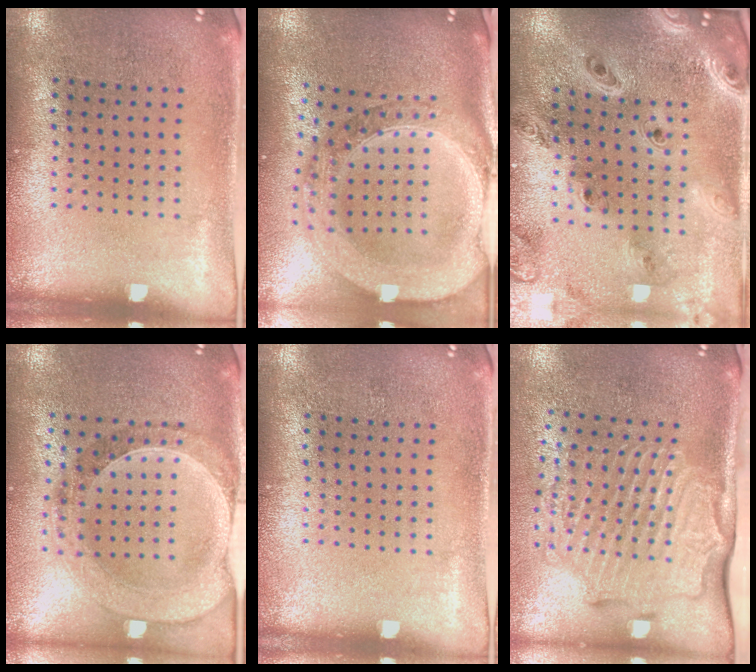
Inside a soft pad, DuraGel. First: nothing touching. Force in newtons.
{"total": 3.5, "press": 2.8, "slide": 2.0}
{"total": 2.8, "press": 2.4, "slide": 1.4}
{"total": 1.5, "press": 1.4, "slide": 0.3}
{"total": 0.0}
{"total": 2.9, "press": 2.3, "slide": 1.8}